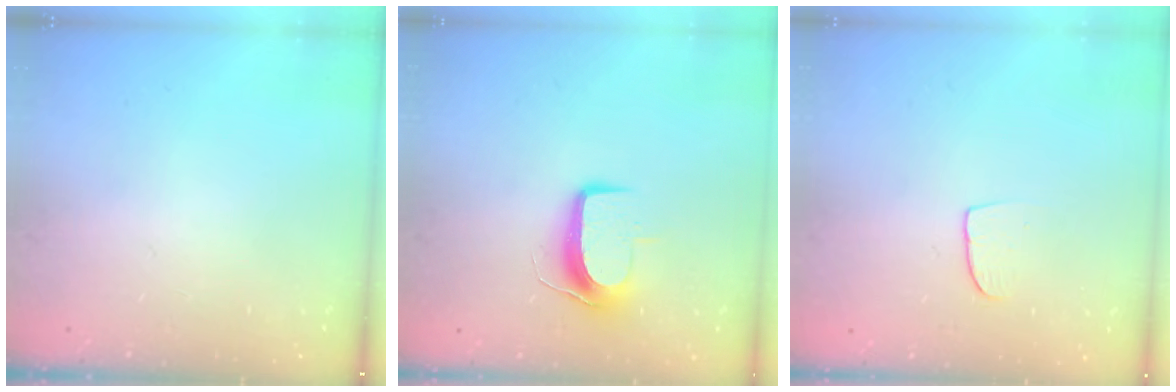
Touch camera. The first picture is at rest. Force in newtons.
{"total": 8.8, "press": 8.7, "slide": 0.6}
{"total": 6.4, "press": 6.4, "slide": 0.5}